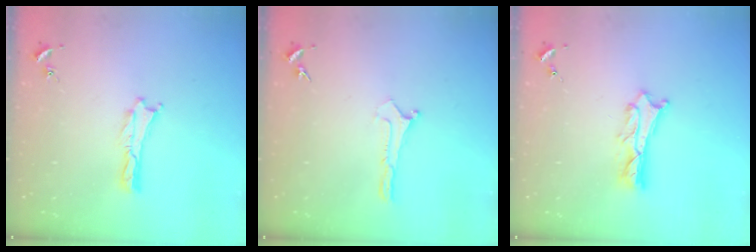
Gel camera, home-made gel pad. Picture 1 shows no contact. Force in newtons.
{"total": 0.0}
{"total": 2.6, "press": 2.6, "slide": 0.3}